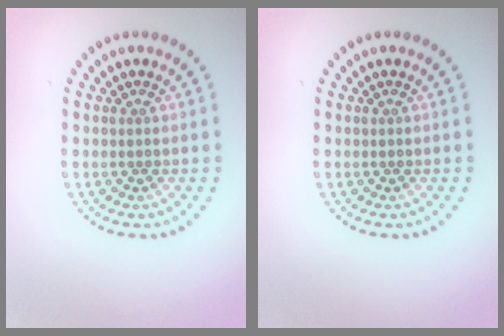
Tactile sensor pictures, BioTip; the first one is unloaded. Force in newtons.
{"total": 0.0}